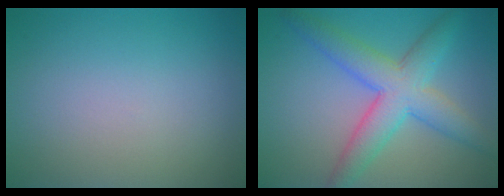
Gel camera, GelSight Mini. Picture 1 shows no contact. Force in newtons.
{"total": 6.3, "press": 6.3, "slide": 0.1}